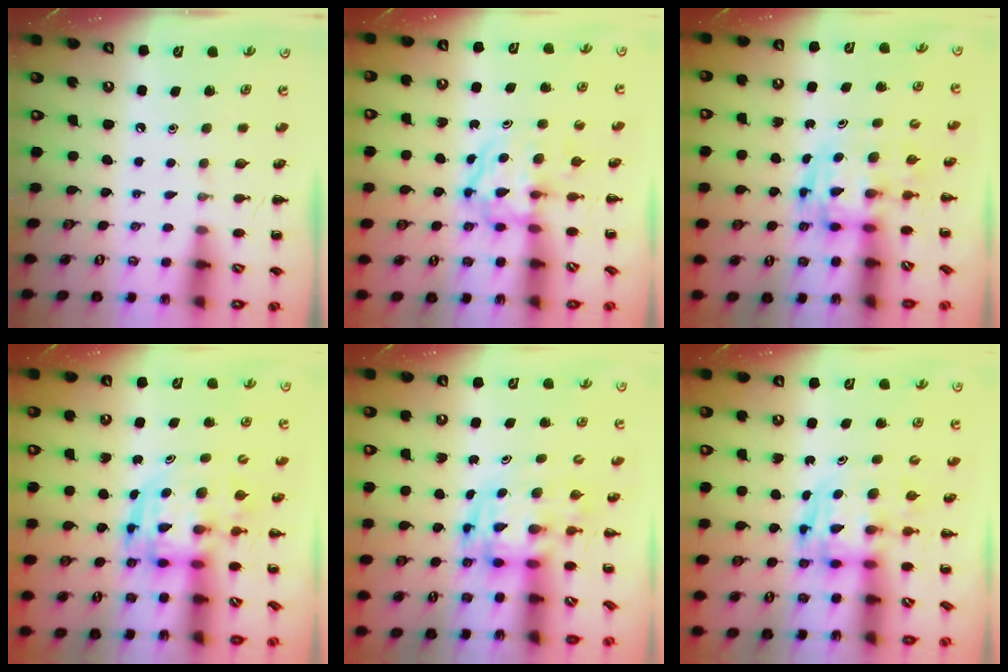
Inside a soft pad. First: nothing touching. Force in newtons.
{"total": 3.9, "press": 3.9, "slide": 0.5}
{"total": 2.9, "press": 2.9, "slide": 0.5}
{"total": 3.7, "press": 3.6, "slide": 0.7}
{"total": 3.0, "press": 3.0, "slide": 0.6}
{"total": 2.7, "press": 2.7, "slide": 0.2}